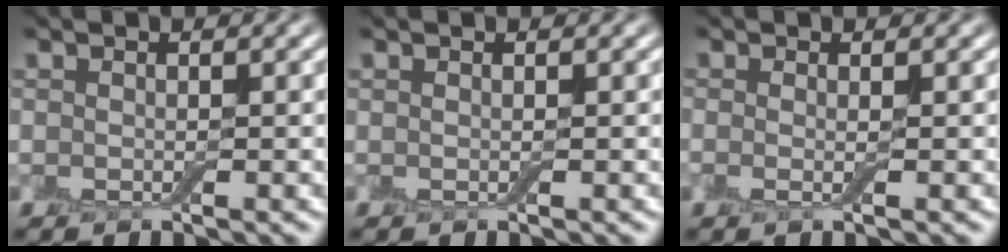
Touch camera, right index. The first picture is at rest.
{"total": 0.0}
{"total": 0.6, "force": [-0.4, 0.0, 0.5], "torque": [-0.009, -0.006, -0.008]}